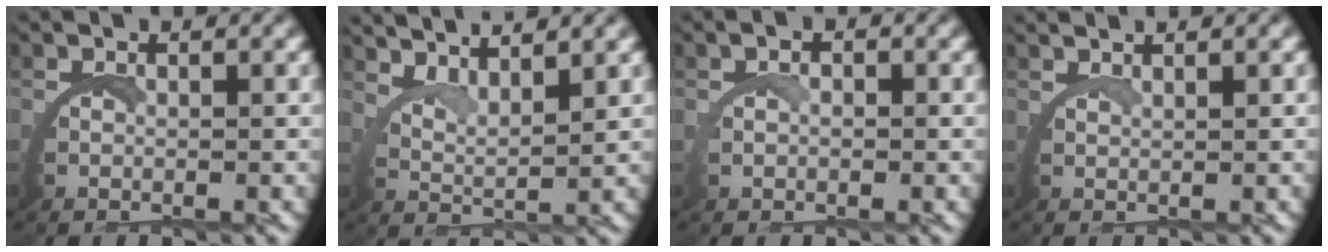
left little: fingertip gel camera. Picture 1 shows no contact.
{"total": 5.4, "force": [4.6, 1.3, 2.4], "torque": [-0.057, 0.002, 0.071]}
{"total": 0.9, "force": [0.4, 0.2, 0.7], "torque": [-0.019, -0.003, 0.008]}
{"total": 2.3, "force": [2.0, -1.2, 0.3], "torque": [-0.007, 0.003, 0.035]}